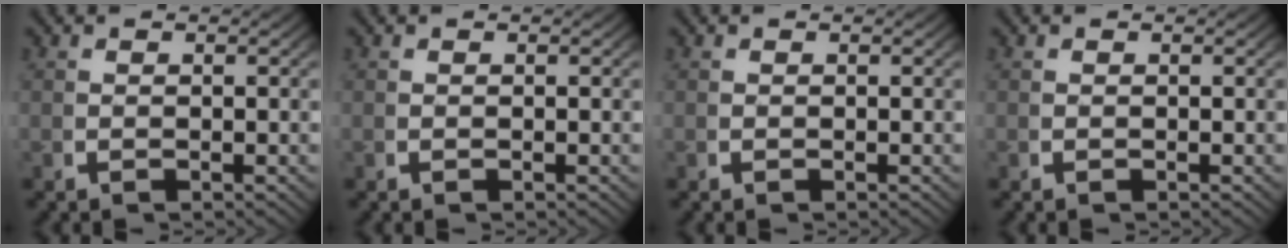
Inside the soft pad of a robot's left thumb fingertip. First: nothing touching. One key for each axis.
{"total": 0.0}
{"total": 0.0}
{"total": 0.0}